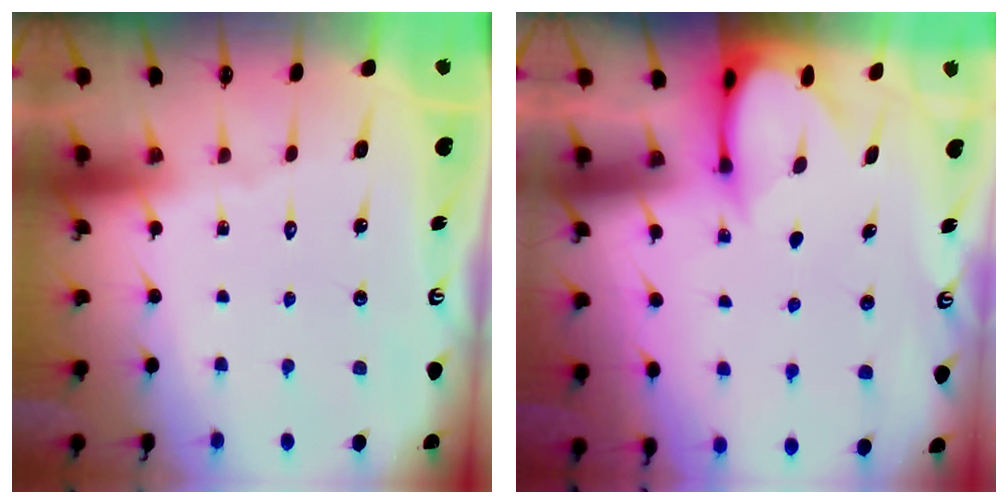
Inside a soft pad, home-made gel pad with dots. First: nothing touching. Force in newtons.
{"total": 3.4, "press": 3.4, "slide": 0.3}